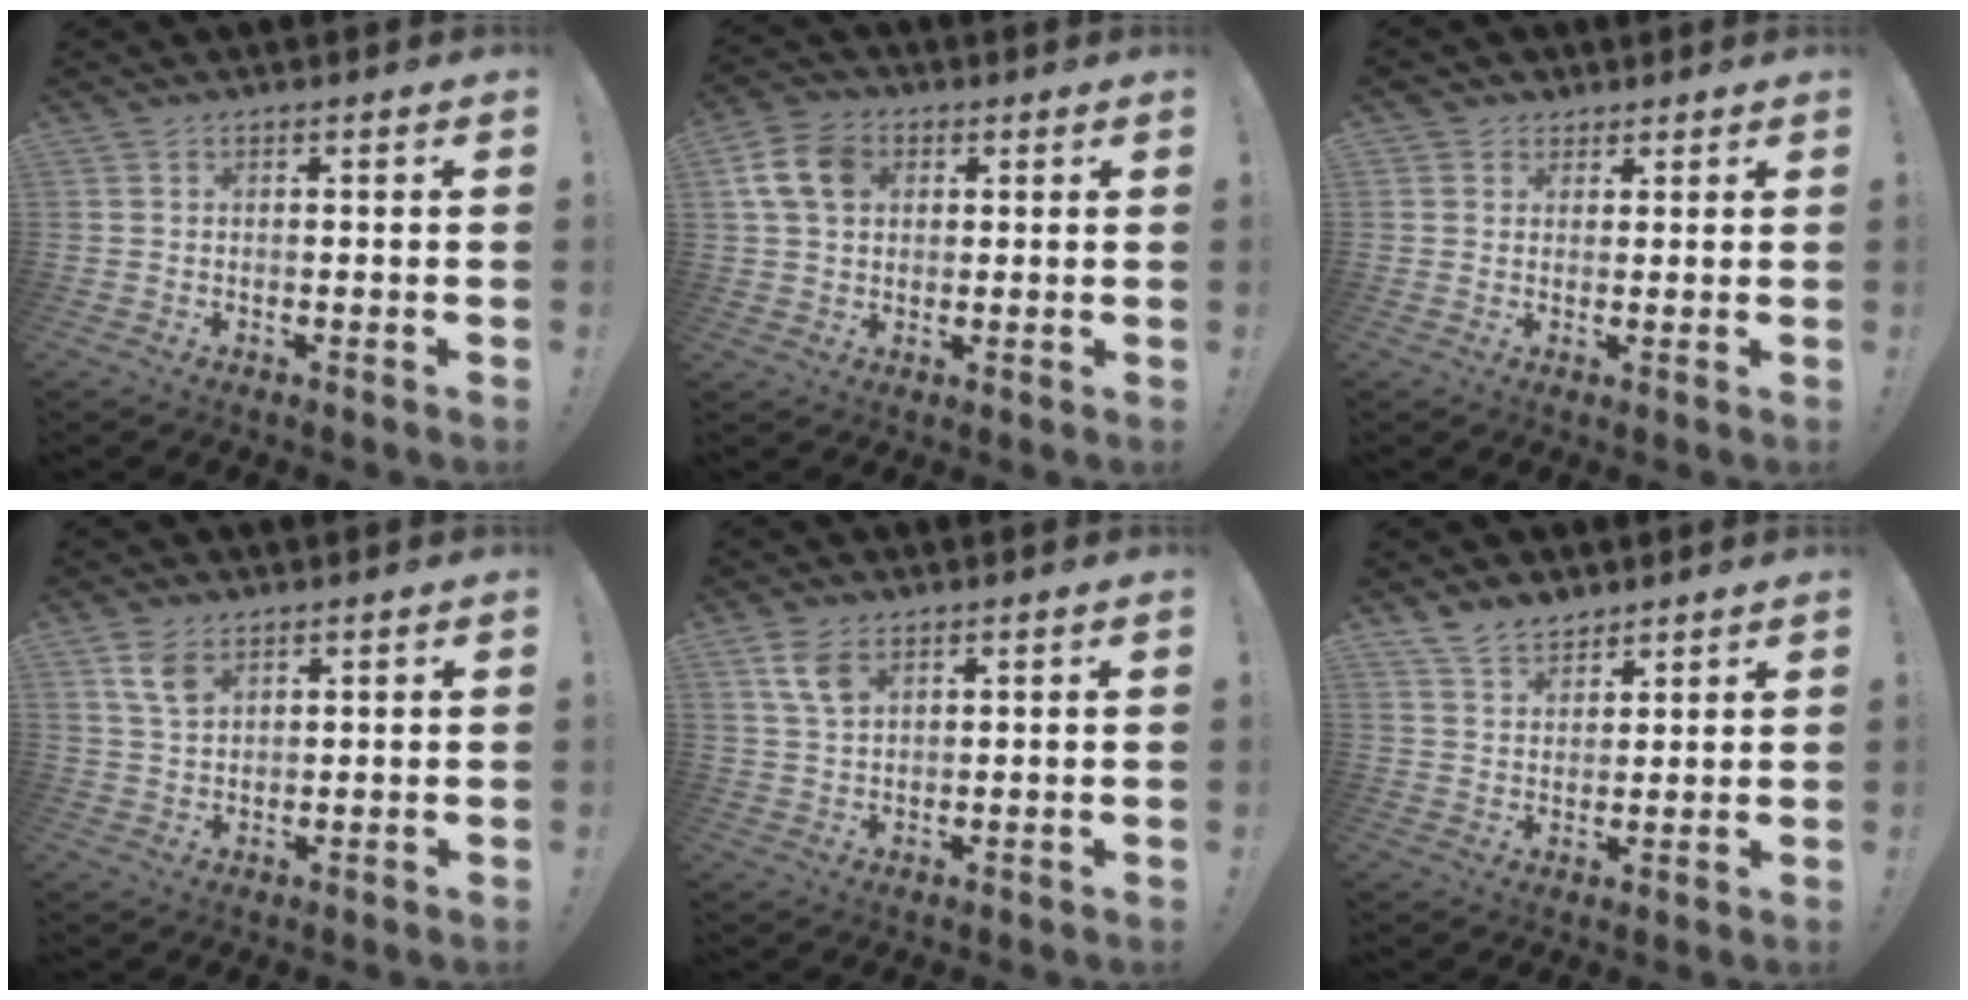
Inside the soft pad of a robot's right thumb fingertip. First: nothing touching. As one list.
[{"total": 10.7, "force": [3.3, 7.8, 6.5], "torque": [-0.117, 0.007, 0.069]}, {"total": 3.4, "force": [1.7, 2.9, 0.4], "torque": [-0.007, -0.003, 0.032]}, {"total": 6.5, "force": [3.7, 3.8, 3.8], "torque": [-0.057, -0.018, 0.069]}, {"total": 6.4, "force": [3.4, 3.5, 4.2], "torque": [-0.071, -0.013, 0.065]}, {"total": 7.6, "force": [6.3, 3.8, 2.0], "torque": [-0.043, -0.037, 0.123]}]